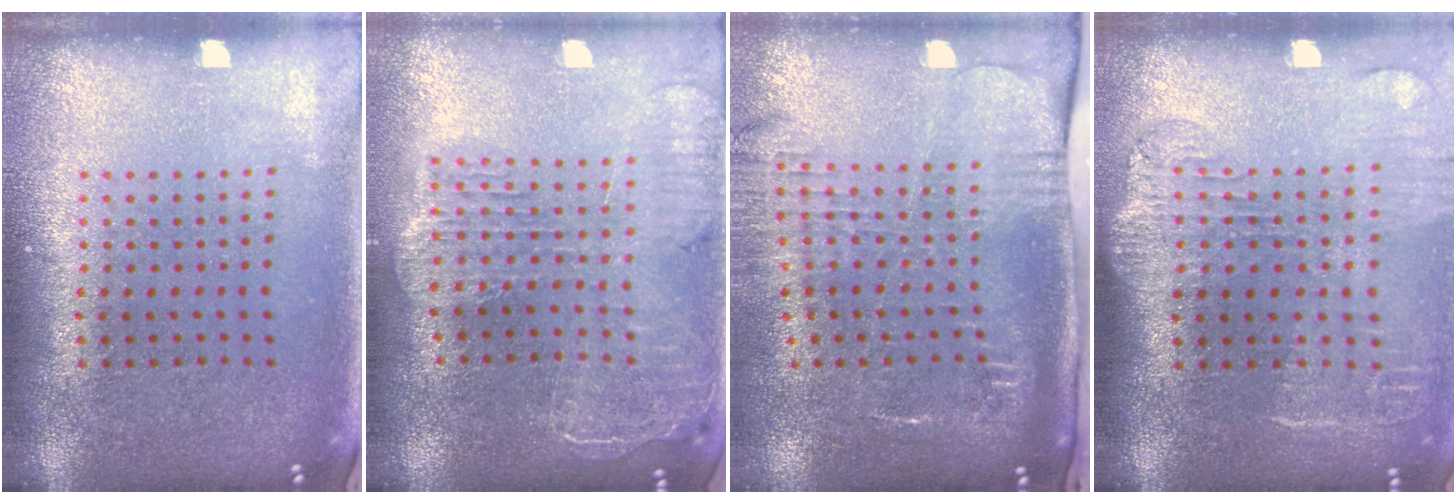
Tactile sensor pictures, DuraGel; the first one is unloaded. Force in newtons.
{"total": 2.5, "press": 2.2, "slide": 1.2}
{"total": 2.7, "press": 2.0, "slide": 1.8}
{"total": 1.9, "press": 1.6, "slide": 1.0}